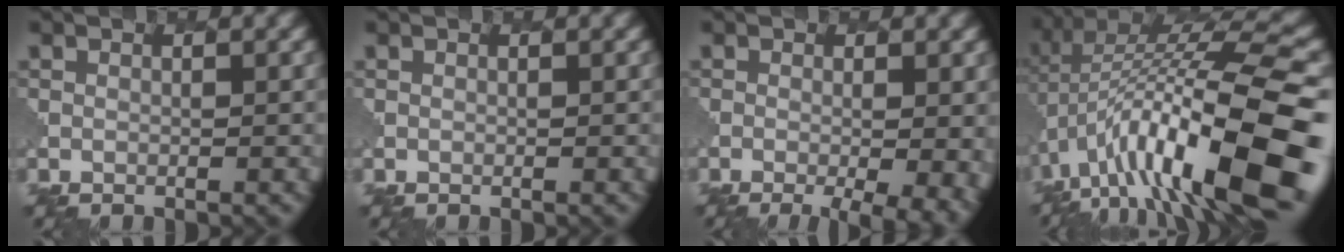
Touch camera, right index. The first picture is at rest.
{"total": 0.0}
{"total": 8.2, "force": [-2.3, 3.7, 6.9], "torque": [-0.040, 0.007, -0.019]}
{"total": 14.9, "force": [-3.5, 5.3, 13.5], "torque": [-0.225, 0.024, -0.063]}